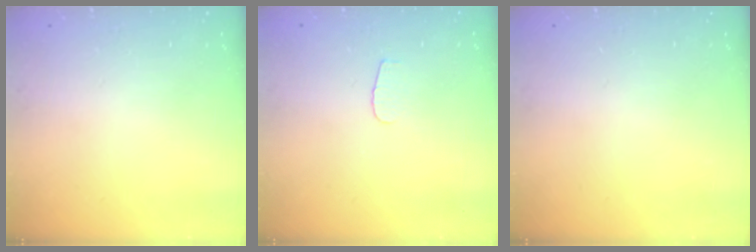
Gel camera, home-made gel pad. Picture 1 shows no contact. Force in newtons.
{"total": 3.5, "press": 3.5, "slide": 0.4}
{"total": 0.0}